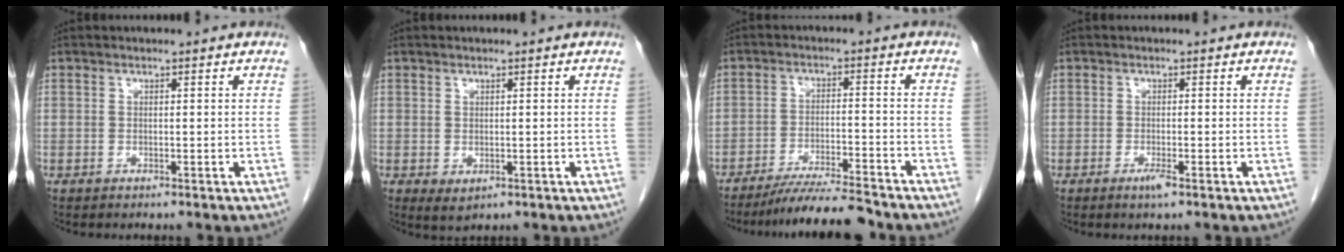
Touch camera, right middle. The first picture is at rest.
{"total": 1.6, "force": [-0.3, 1.0, 1.3], "torque": [-0.021, -0.005, 0.005]}
{"total": 9.0, "force": [-8.2, -0.3, 3.7], "torque": [-0.051, -0.017, -0.138]}
{"total": 1.6, "force": [-1.0, 0.1, 1.3], "torque": [-0.025, -0.002, -0.017]}